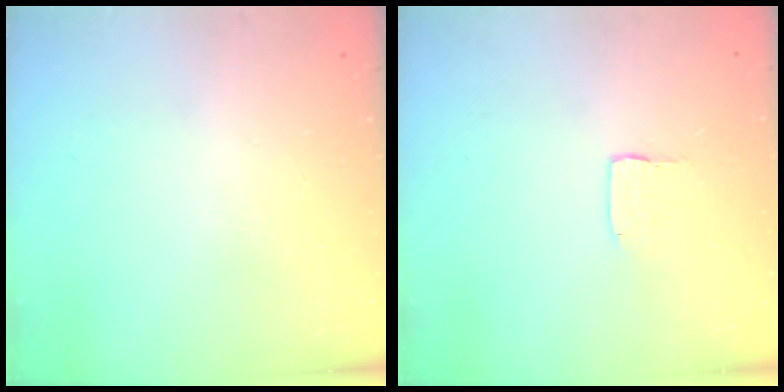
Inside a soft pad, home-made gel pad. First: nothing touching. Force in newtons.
{"total": 1.7, "press": 1.6, "slide": 0.1}